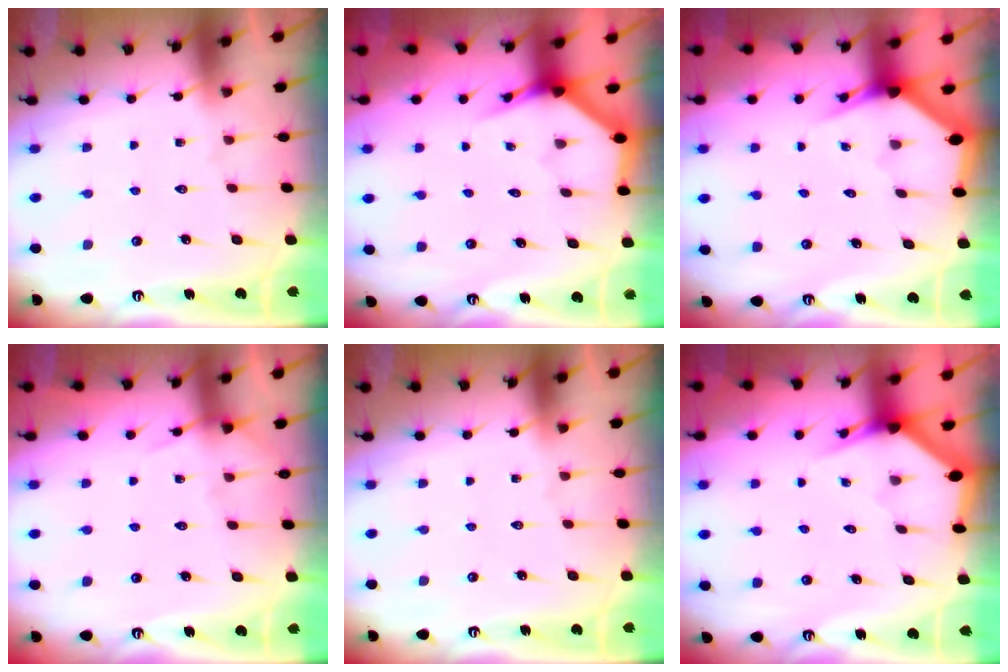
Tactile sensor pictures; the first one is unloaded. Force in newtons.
{"total": 4.0, "press": 4.0, "slide": 0.2}
{"total": 3.0, "press": 3.0, "slide": 0.0}
{"total": 5.1, "press": 5.0, "slide": 0.6}
{"total": 0.0}
{"total": 2.9, "press": 2.9, "slide": 0.2}